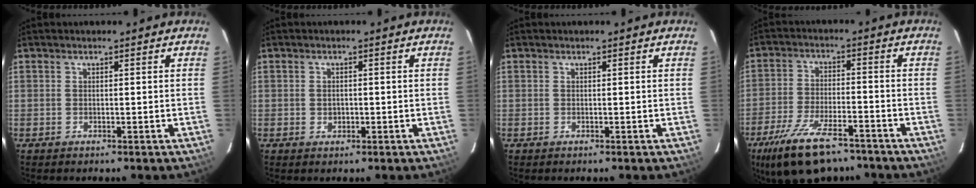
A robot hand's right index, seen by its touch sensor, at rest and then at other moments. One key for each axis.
{"total": 1.5, "fx": -0.2, "fy": 1.3, "fz": 0.8, "tx": -0.012, "ty": 0.003, "tz": -0.003}
{"total": 0.0}
{"total": 16.4, "fx": -11.8, "fy": 6.2, "fz": 9.5, "tx": -0.202, "ty": -0.029, "tz": -0.198}